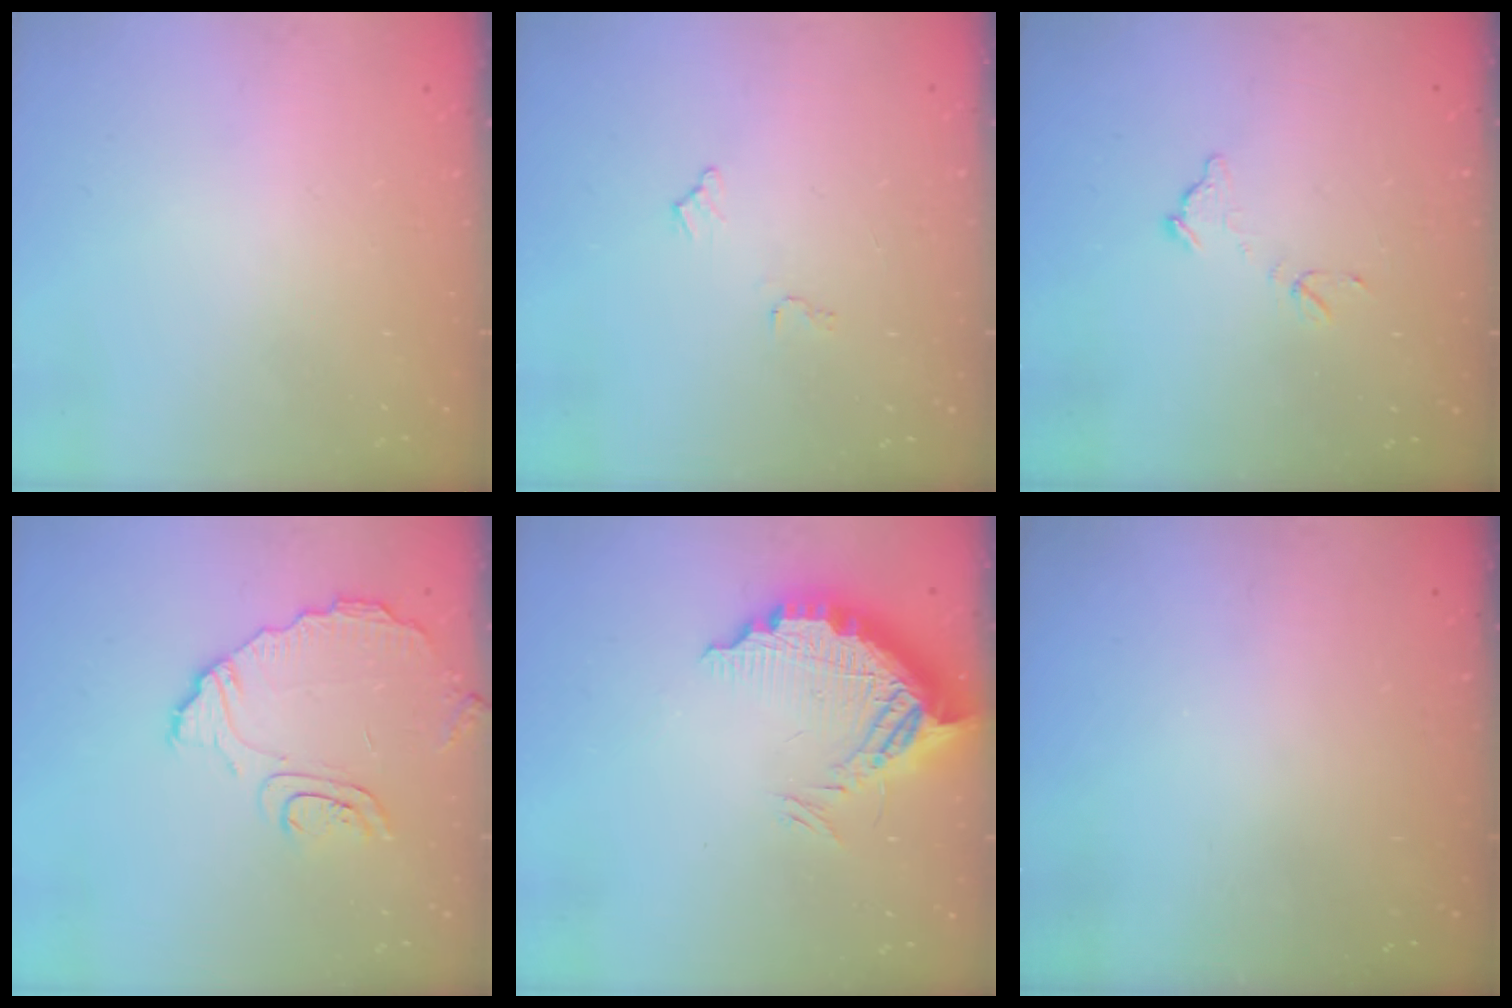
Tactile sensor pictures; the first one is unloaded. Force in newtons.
{"total": 6.5, "press": 6.4, "slide": 0.4}
{"total": 6.9, "press": 6.9, "slide": 0.4}
{"total": 9.5, "press": 9.5, "slide": 0.4}
{"total": 13.9, "press": 13.9, "slide": 1.1}
{"total": 3.1, "press": 3.1, "slide": 0.3}